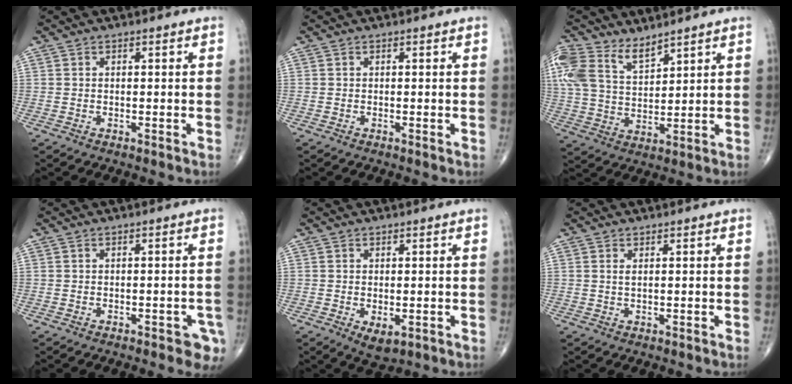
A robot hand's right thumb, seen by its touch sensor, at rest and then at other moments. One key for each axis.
{"total": 0.0}
{"total": 12.4, "fx": 8.1, "fy": 6.6, "fz": 6.8, "tx": -0.143, "ty": -0.021, "tz": 0.168}
{"total": 4.5, "fx": -2.3, "fy": 1.9, "fz": 3.3, "tx": -0.022, "ty": 0.005, "tz": -0.027}
{"total": 3.8, "fx": -1.0, "fy": 1.9, "fz": 3.1, "tx": -0.051, "ty": -0.009, "tz": -0.009}
{"total": 1.0, "fx": 0.4, "fy": 0.4, "fz": 0.9, "tx": -0.019, "ty": 0.001, "tz": 0.009}